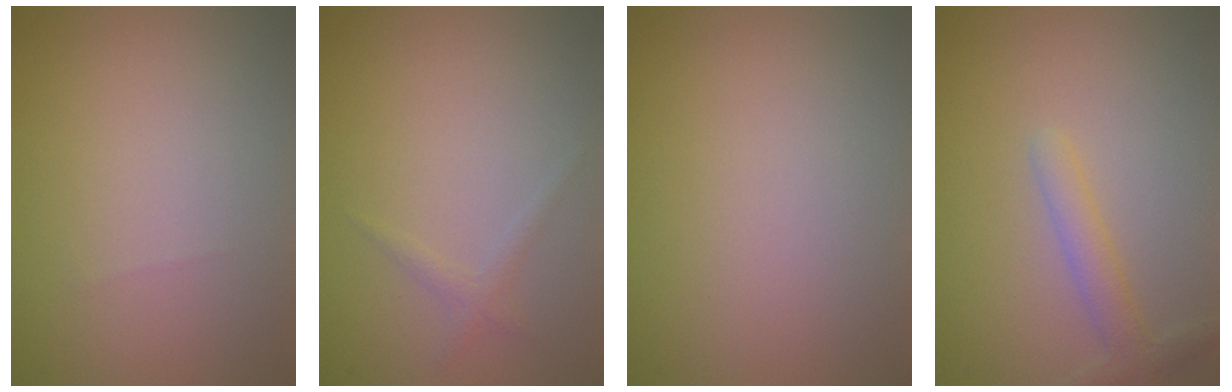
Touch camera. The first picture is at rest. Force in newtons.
{"total": 1.0, "press": 1.0, "slide": 0.0}
{"total": 0.0}
{"total": 2.1, "press": 2.1, "slide": 0.1}